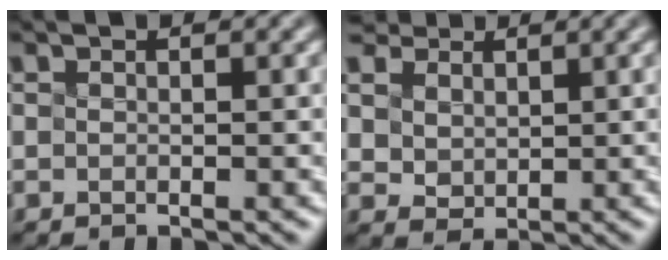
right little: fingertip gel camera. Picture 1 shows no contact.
{"total": 3.7, "force": [2.8, 2.5, 0.3], "torque": [-0.073, -0.006, 0.088]}